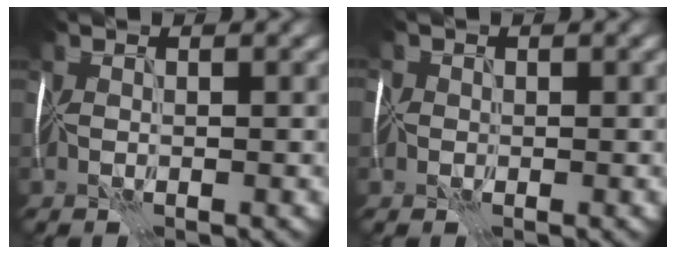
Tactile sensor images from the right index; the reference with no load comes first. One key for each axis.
{"total": 1.7, "fx": -0.5, "fy": 1.6, "fz": 0.2, "tx": 0.002, "ty": 0.010, "tz": -0.015}